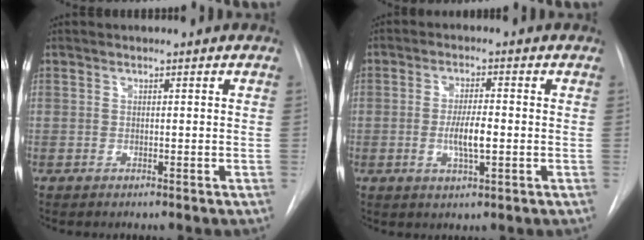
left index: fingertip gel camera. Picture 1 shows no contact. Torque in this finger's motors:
{"motor_torque": [0.90, 0.37, 0.21, 0.05]}